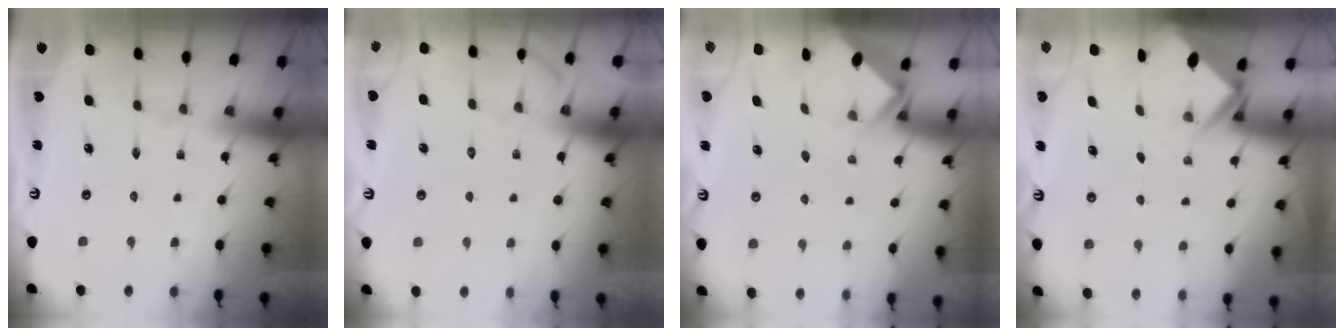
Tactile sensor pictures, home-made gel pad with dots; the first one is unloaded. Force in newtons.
{"total": 4.8, "press": 4.8, "slide": 0.6}
{"total": 2.6, "press": 2.6, "slide": 0.2}
{"total": 2.8, "press": 2.8, "slide": 0.1}